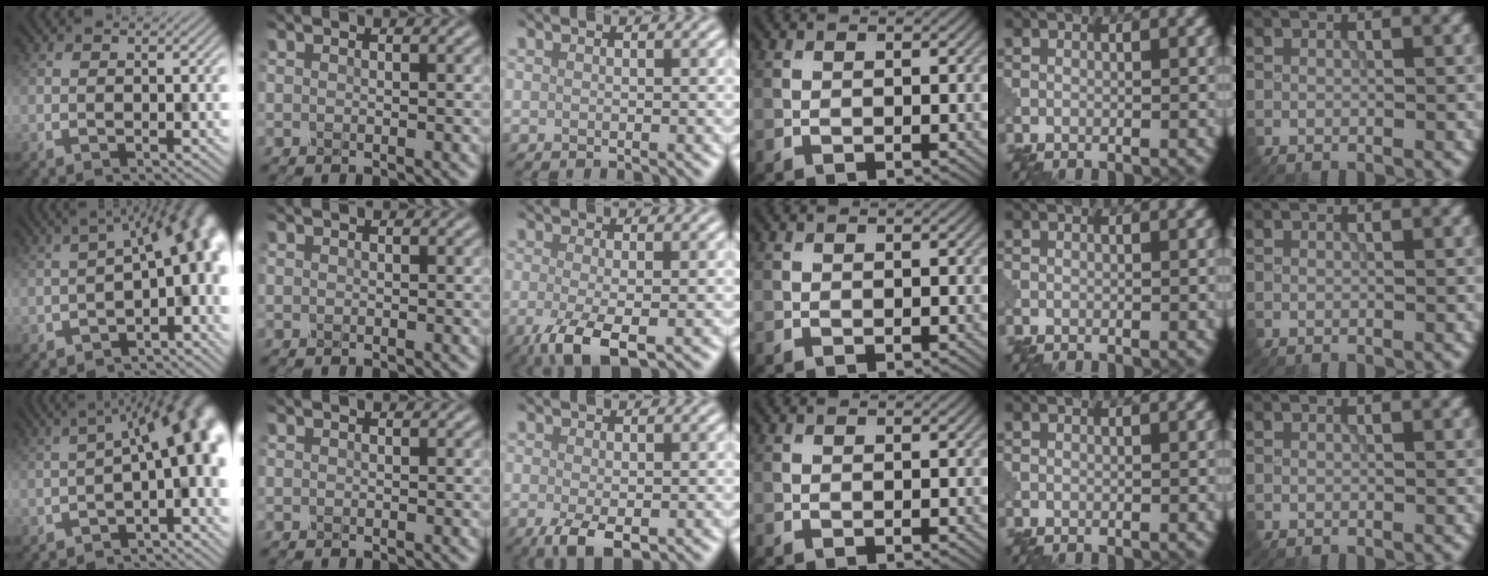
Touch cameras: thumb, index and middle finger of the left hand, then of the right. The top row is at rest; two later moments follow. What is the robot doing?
{"motion": "shake", "object": "medicine bottle"}